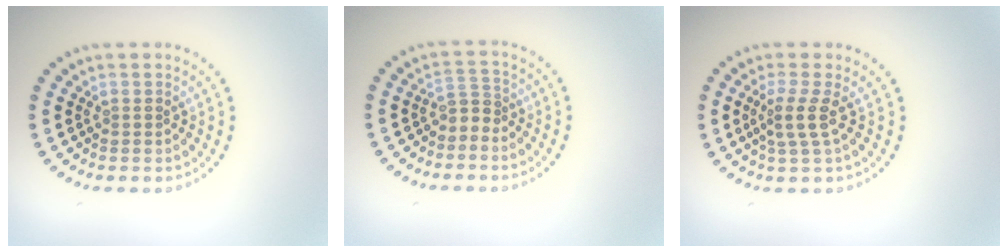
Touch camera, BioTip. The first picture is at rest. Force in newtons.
{"total": 1.7, "press": 1.1, "slide": 1.3}
{"total": 2.3, "press": 1.7, "slide": 1.5}